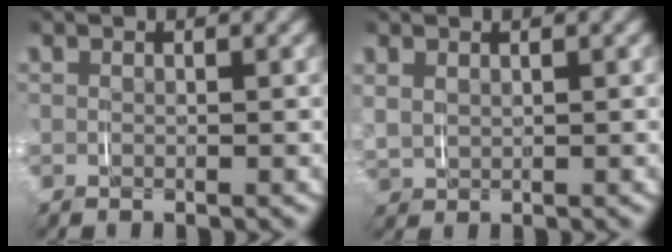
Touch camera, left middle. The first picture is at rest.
{"total": 2.1, "force": [1.1, 1.5, 0.9], "torque": [-0.032, -0.002, 0.026]}